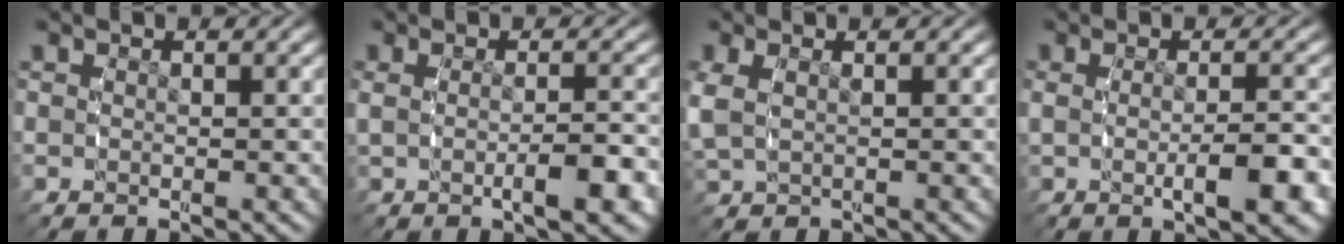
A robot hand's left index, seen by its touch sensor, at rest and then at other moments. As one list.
[{"total": 3.3, "force": [-0.7, 0.6, 3.1], "torque": [-0.048, -0.002, -0.009]}, {"total": 2.1, "force": [0.3, 1.2, 1.7], "torque": [-0.051, -0.007, 0.022]}, {"total": 4.1, "force": [-0.9, 0.9, 3.9], "torque": [-0.061, -0.006, -0.012]}]